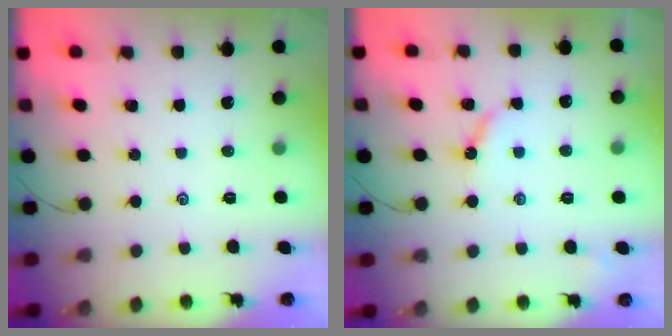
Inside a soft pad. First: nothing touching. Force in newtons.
{"total": 5.1, "press": 5.1, "slide": 0.5}